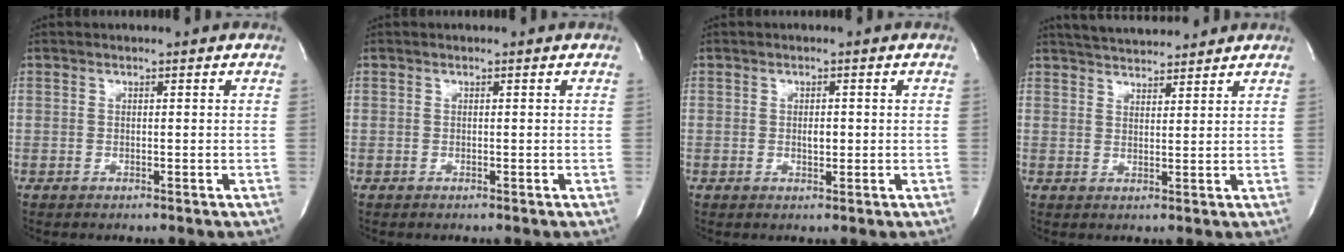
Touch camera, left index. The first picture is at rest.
{"total": 0.0}
{"total": 1.5, "force": [-0.1, 0.7, 1.3], "torque": [-0.022, -0.003, 0.000]}
{"total": 7.5, "force": [7.1, 1.1, 2.3], "torque": [-0.043, 0.020, 0.112]}